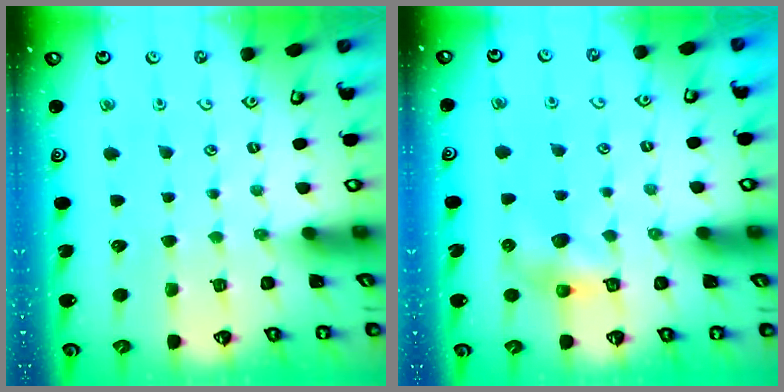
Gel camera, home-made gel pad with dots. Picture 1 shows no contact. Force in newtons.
{"total": 7.0, "press": 7.0, "slide": 0.2}